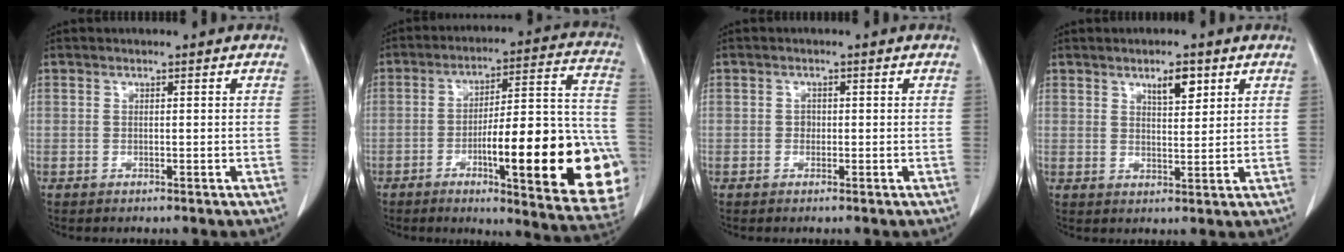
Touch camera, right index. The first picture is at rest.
{"total": 25.3, "force": [-7.3, 3.8, 23.9], "torque": [-0.247, 0.014, -0.092]}
{"total": 0.9, "force": [-0.1, 0.8, 0.4], "torque": [-0.004, 0.003, -0.003]}
{"total": 4.2, "force": [2.5, 1.3, 3.1], "torque": [-0.052, -0.002, 0.042]}